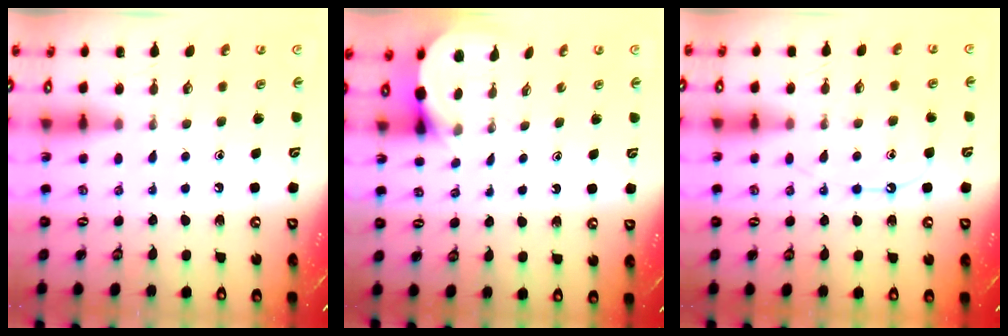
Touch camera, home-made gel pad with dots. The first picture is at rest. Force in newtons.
{"total": 3.5, "press": 3.5, "slide": 0.3}
{"total": 10.5, "press": 10.5, "slide": 1.0}